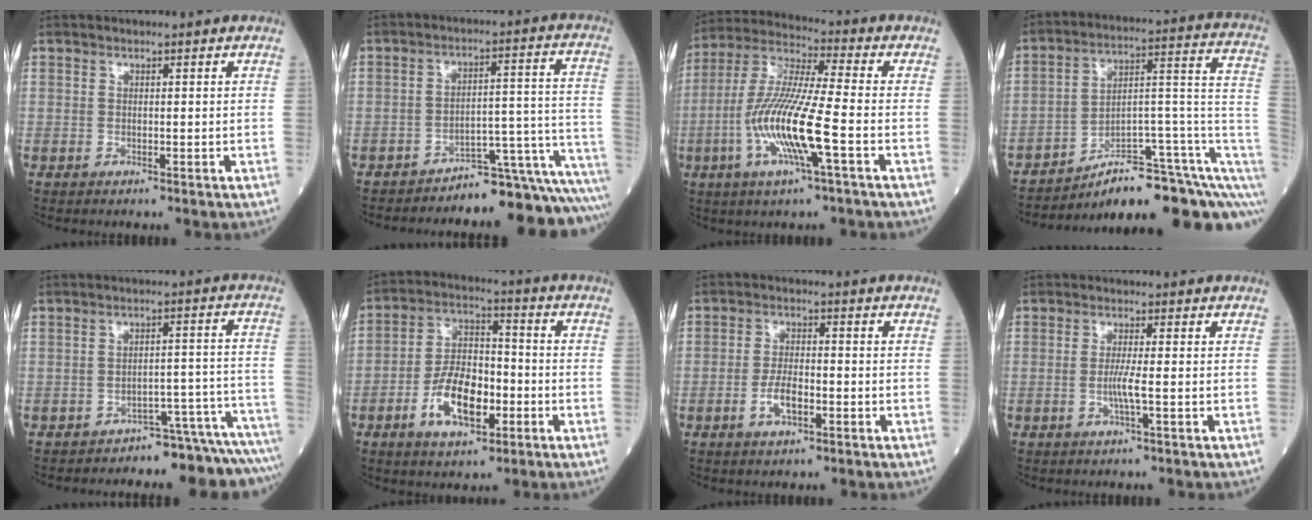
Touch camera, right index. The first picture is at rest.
{"total": 15.2, "force": [-15.0, -0.5, 2.6], "torque": [0.016, 0.049, -0.193]}
{"total": 14.0, "force": [-4.0, 0.5, 13.4], "torque": [-0.277, -0.006, -0.082]}
{"total": 17.1, "force": [-11.2, 3.9, 12.4], "torque": [-0.099, 0.081, -0.153]}
{"total": 9.9, "force": [-9.8, -0.5, 1.3], "torque": [0.024, 0.046, -0.125]}
{"total": 10.8, "force": [-4.0, 4.9, 8.7], "torque": [-0.174, 0.011, -0.071]}
{"total": 4.3, "force": [-1.7, 1.5, 3.7], "torque": [-0.072, 0.002, -0.032]}
{"total": 2.5, "force": [-0.6, -0.4, 2.4], "torque": [-0.050, -0.003, -0.013]}